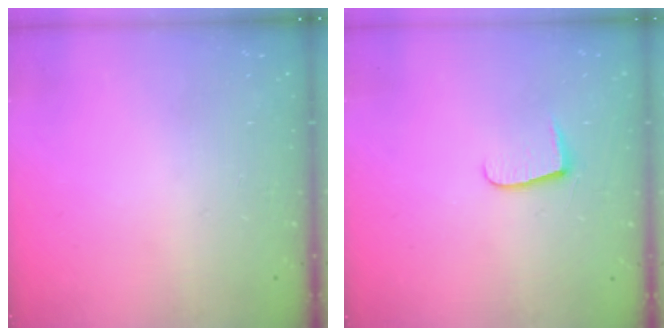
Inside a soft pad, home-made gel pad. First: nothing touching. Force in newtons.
{"total": 6.5, "press": 6.5, "slide": 0.8}